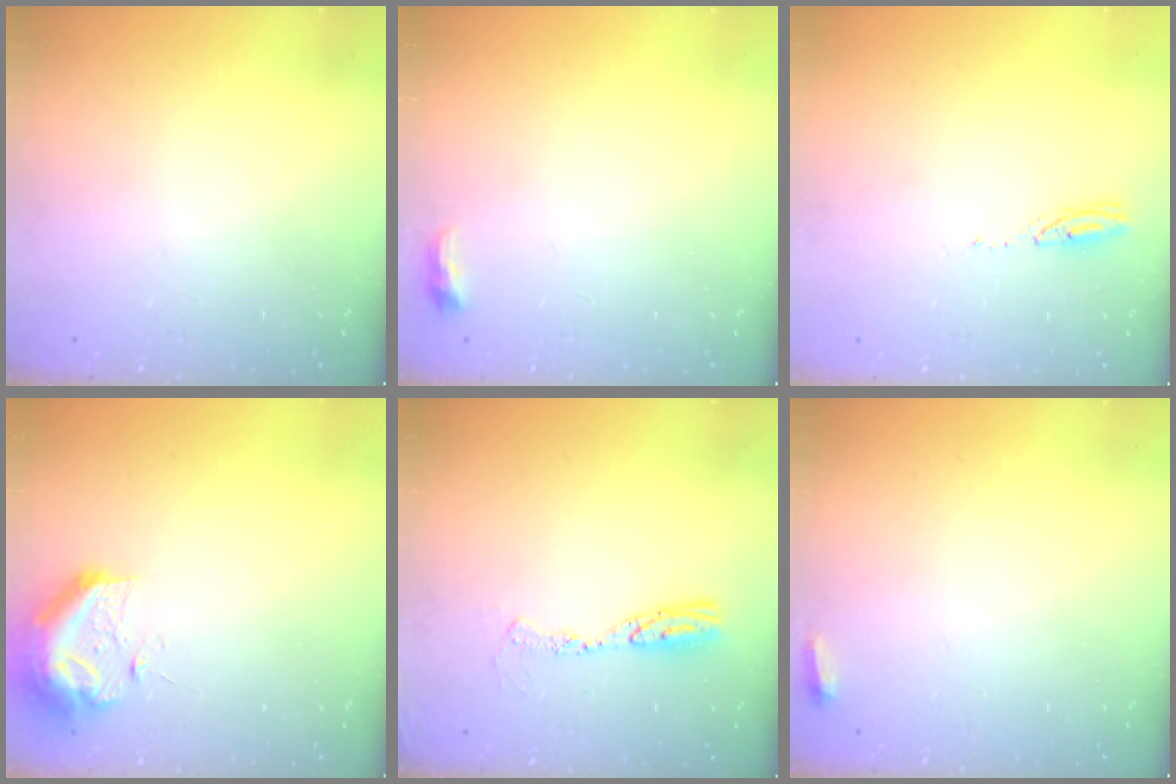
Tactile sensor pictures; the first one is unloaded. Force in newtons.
{"total": 3.6, "press": 3.4, "slide": 1.0}
{"total": 3.0, "press": 3.0, "slide": 0.2}
{"total": 10.2, "press": 10.2, "slide": 0.3}
{"total": 9.5, "press": 9.5, "slide": 0.9}
{"total": 2.7, "press": 2.6, "slide": 0.9}